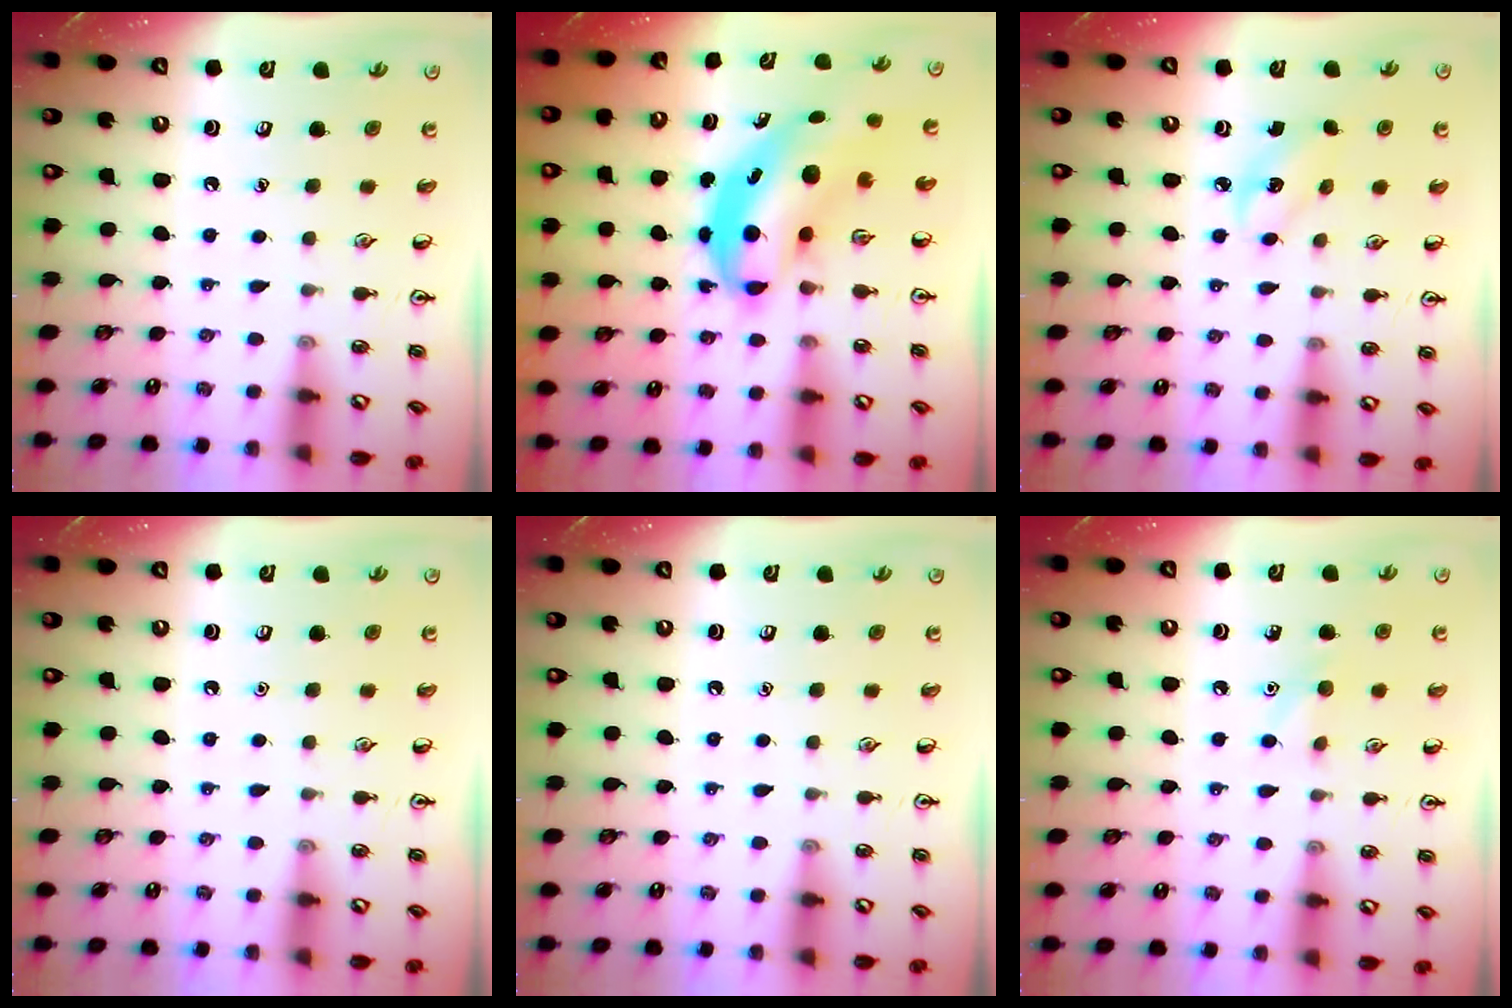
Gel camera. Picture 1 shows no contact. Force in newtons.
{"total": 7.9, "press": 7.7, "slide": 1.6}
{"total": 2.9, "press": 2.8, "slide": 0.7}
{"total": 0.0}
{"total": 0.0}
{"total": 5.7, "press": 5.4, "slide": 1.7}